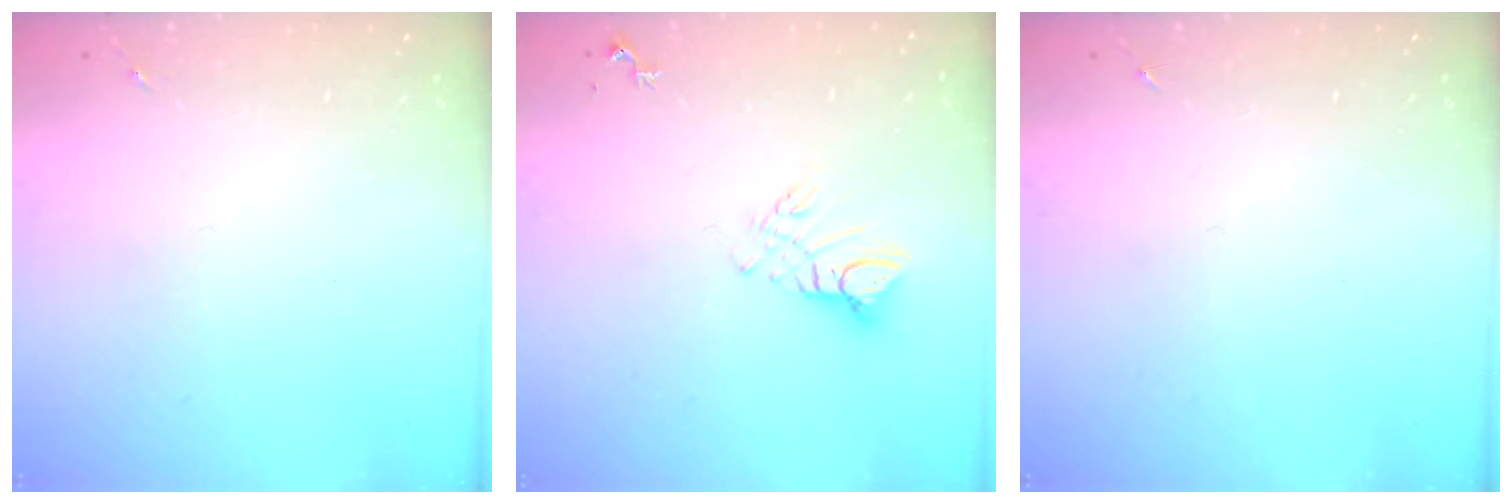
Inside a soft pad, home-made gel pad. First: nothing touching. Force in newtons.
{"total": 7.6, "press": 7.6, "slide": 0.7}
{"total": 0.0}